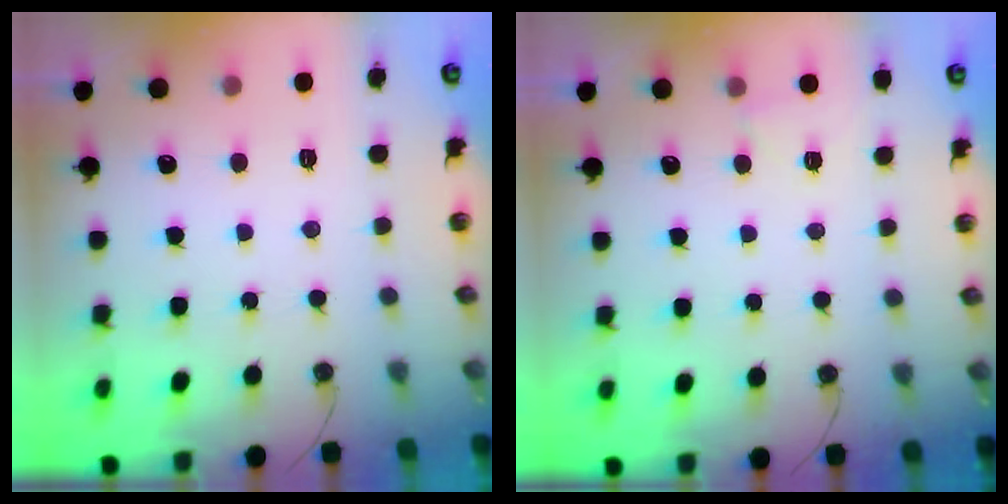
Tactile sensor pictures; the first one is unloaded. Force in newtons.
{"total": 1.8, "press": 1.6, "slide": 0.8}